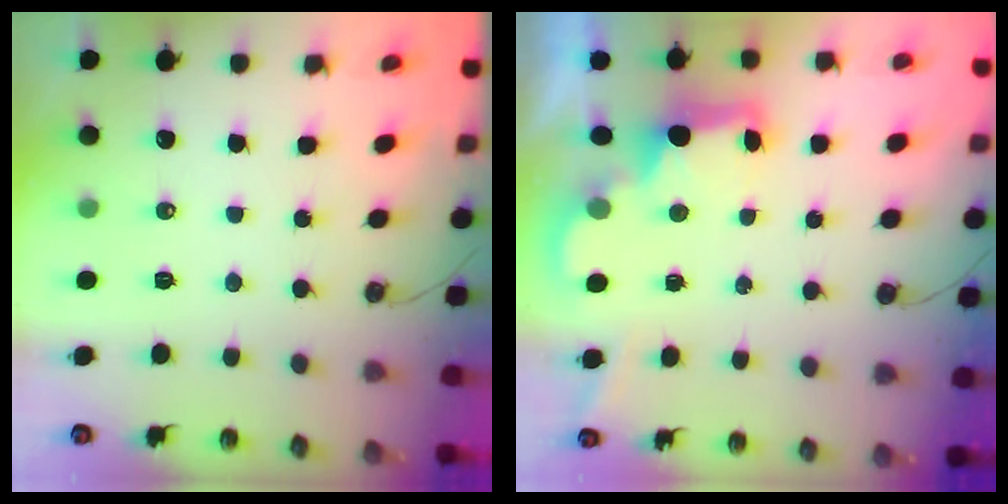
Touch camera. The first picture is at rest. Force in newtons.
{"total": 2.8, "press": 2.8, "slide": 0.5}